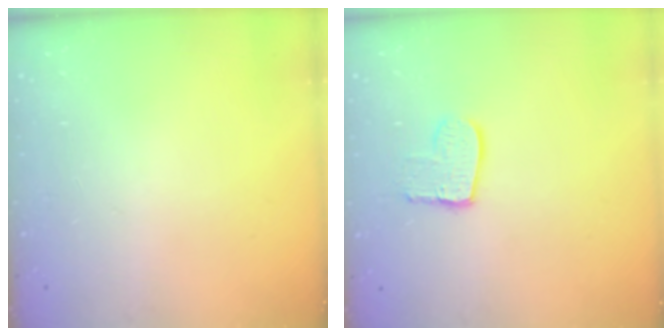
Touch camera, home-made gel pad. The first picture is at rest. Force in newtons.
{"total": 9.9, "press": 9.9, "slide": 0.8}